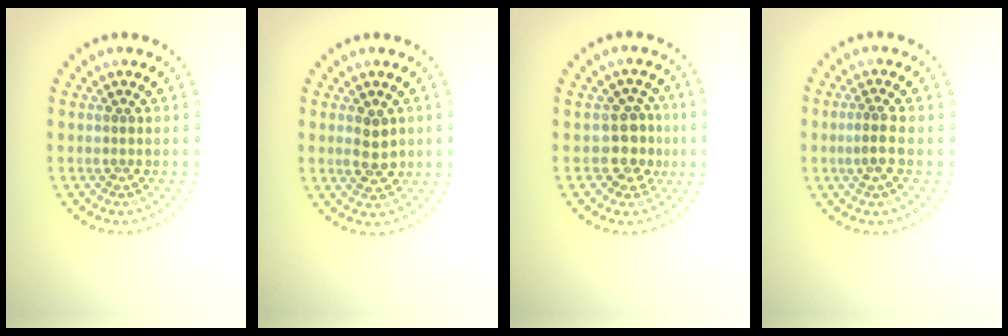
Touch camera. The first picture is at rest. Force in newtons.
{"total": 2.4, "press": 2.4, "slide": 0.2}
{"total": 2.9, "press": 2.7, "slide": 1.2}
{"total": 1.7, "press": 1.5, "slide": 0.8}